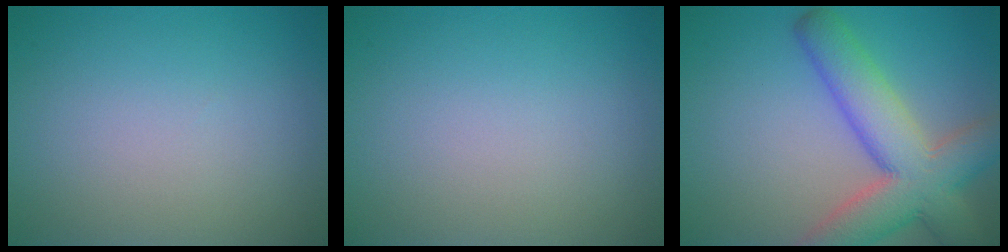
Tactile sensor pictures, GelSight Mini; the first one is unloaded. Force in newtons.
{"total": 0.0}
{"total": 8.7, "press": 8.7, "slide": 0.5}